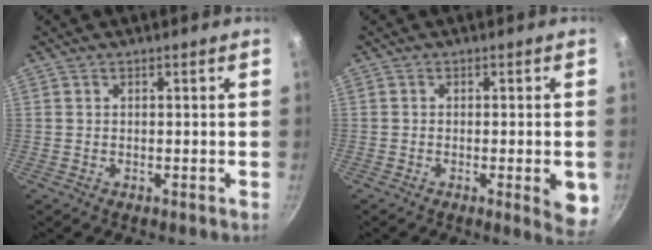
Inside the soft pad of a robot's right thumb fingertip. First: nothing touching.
{"total": 6.4, "force": [-1.6, 1.5, 6.0], "torque": [-0.062, -0.001, -0.020]}